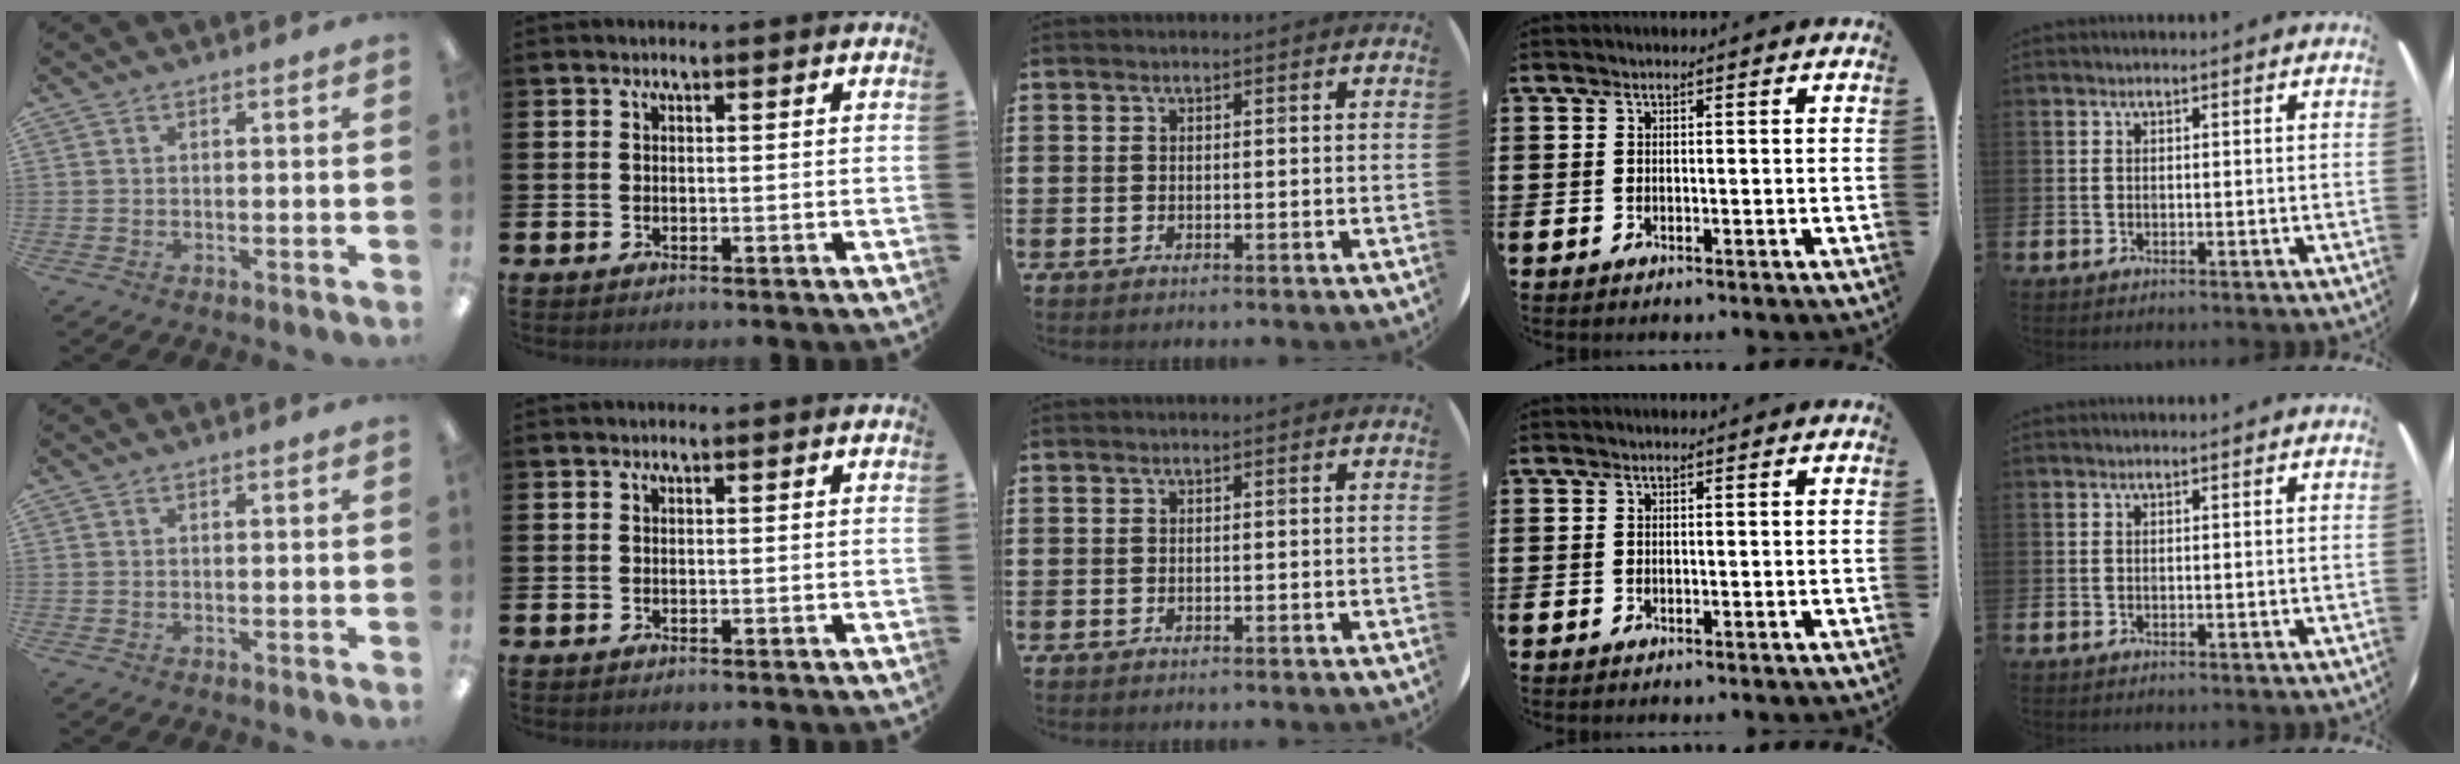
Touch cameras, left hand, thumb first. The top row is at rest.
{}